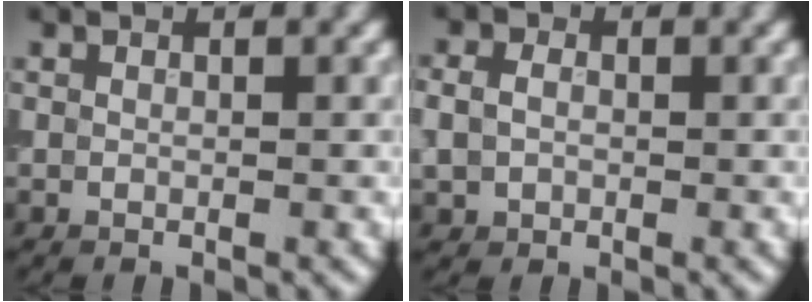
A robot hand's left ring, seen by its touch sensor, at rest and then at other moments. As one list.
[{"total": 3.1, "force": [0.3, 2.6, 1.7], "torque": [-0.027, 0.013, -0.007]}]